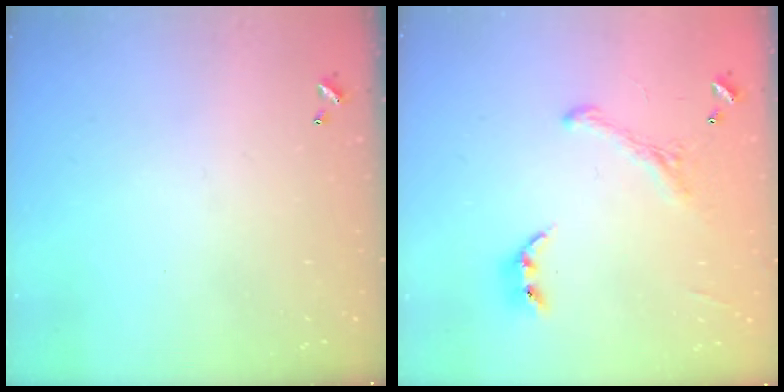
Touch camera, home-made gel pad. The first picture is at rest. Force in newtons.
{"total": 1.9, "press": 1.6, "slide": 1.0}